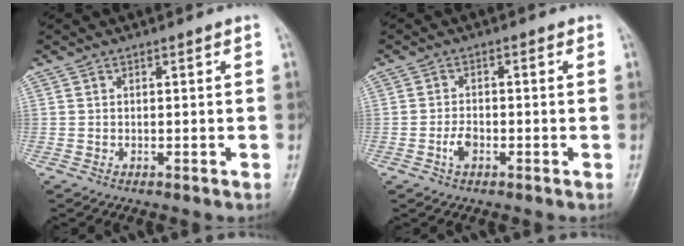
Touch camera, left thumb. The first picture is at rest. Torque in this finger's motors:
{"motor_torque": [-0.09, 0.13, 0.52, 0.25, 0.00]}